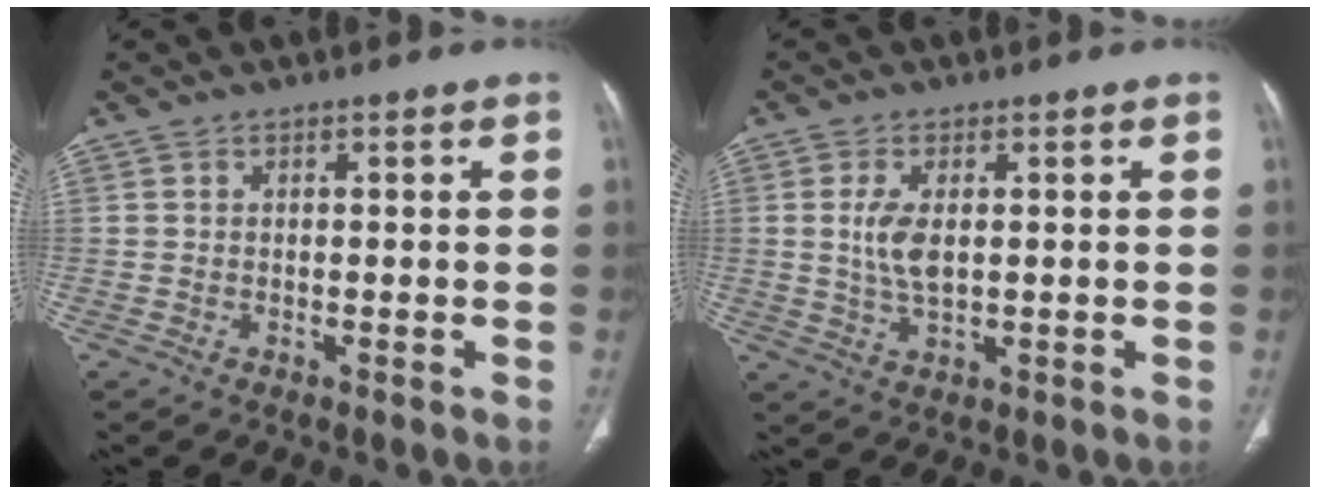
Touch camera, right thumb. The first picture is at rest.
{"total": 5.7, "force": [0.8, 2.7, 4.9], "torque": [-0.105, -0.007, 0.019]}